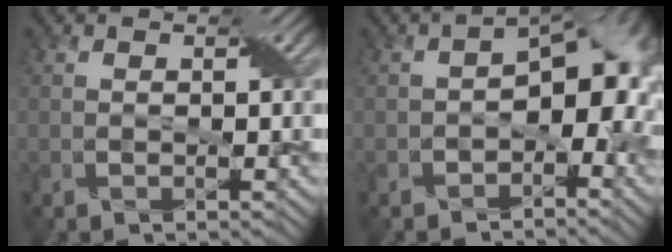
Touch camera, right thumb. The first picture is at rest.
{"total": 9.3, "force": [-2.4, 5.4, 7.2], "torque": [-0.075, -0.014, -0.043]}